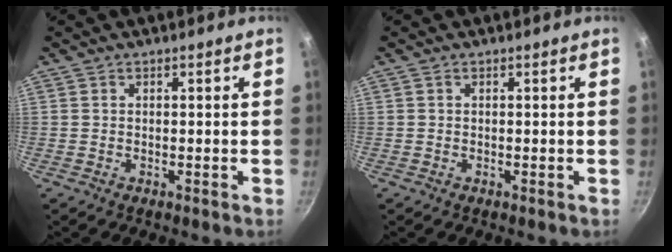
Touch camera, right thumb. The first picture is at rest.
{"total": 0.0}